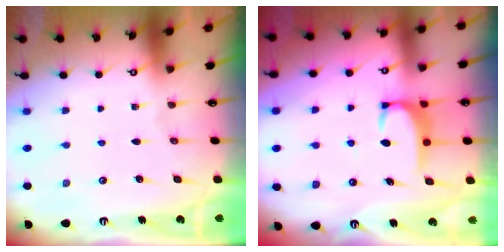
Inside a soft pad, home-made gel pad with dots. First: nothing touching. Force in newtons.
{"total": 2.7, "press": 2.7, "slide": 0.5}